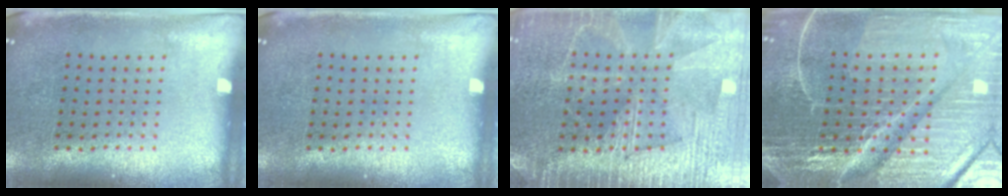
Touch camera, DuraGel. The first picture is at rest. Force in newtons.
{"total": 0.0}
{"total": 3.6, "press": 3.6, "slide": 0.5}
{"total": 7.0, "press": 6.1, "slide": 3.4}